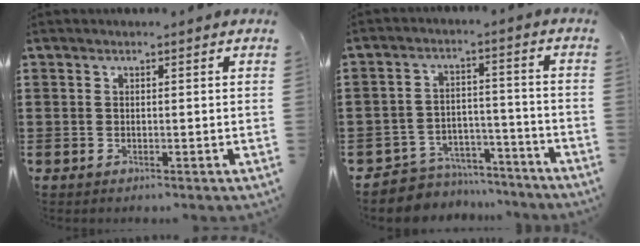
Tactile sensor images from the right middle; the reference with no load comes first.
{"total": 5.6, "force": [-5.4, 1.4, 0.0], "torque": [-0.002, 0.020, -0.111]}